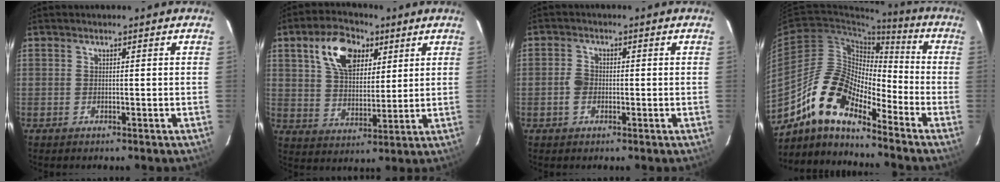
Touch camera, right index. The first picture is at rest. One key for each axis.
{"total": 12.8, "fx": 6.0, "fy": 7.6, "fz": 8.4, "tx": -0.153, "ty": 0.024, "tz": 0.107}
{"total": 2.8, "fx": -0.7, "fy": 2.1, "fz": 1.6, "tx": -0.036, "ty": 0.006, "tz": -0.014}
{"total": 14.0, "fx": -10.7, "fy": 4.7, "fz": 7.7, "tx": -0.136, "ty": 0.007, "tz": -0.217}